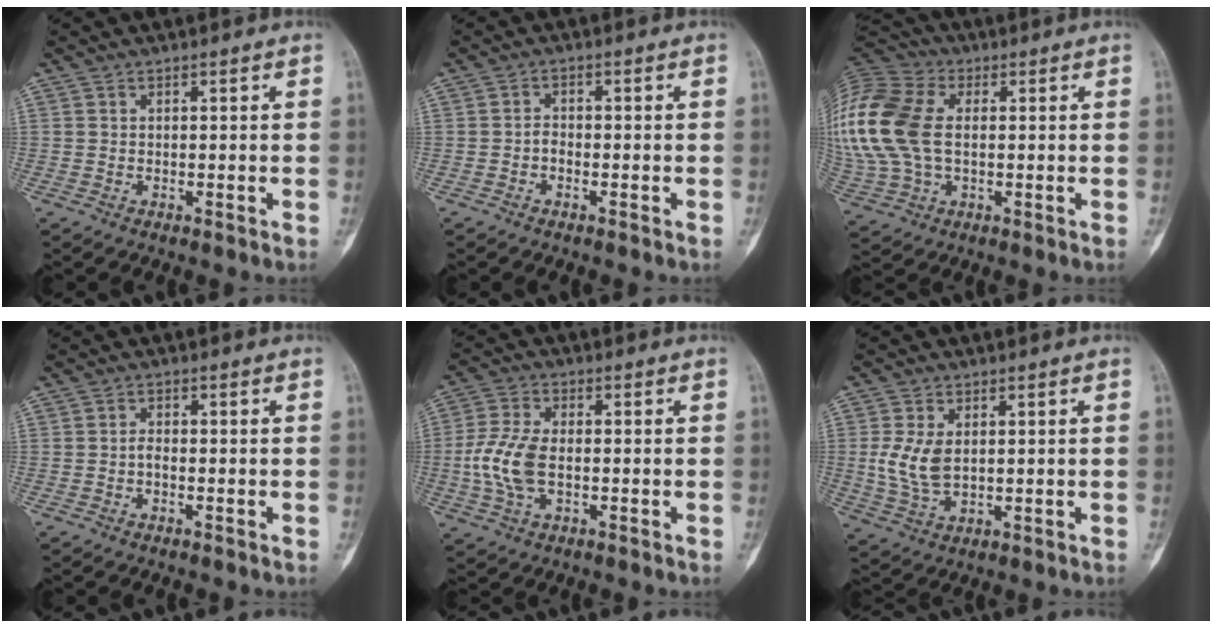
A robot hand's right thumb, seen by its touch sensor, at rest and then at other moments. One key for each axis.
{"total": 1.6, "fx": -0.7, "fy": 1.0, "fz": 1.0, "tx": -0.013, "ty": 0.007, "tz": -0.017}
{"total": 23.3, "fx": 2.2, "fy": 15.4, "fz": 17.3, "tx": -0.433, "ty": 0.018, "tz": 0.046}
{"total": 1.3, "fx": -0.5, "fy": 0.7, "fz": 1.1, "tx": -0.018, "ty": 0.003, "tz": -0.012}
{"total": 9.3, "fx": -1.2, "fy": 5.2, "fz": 7.7, "tx": -0.171, "ty": 0.010, "tz": -0.025}
{"total": 7.0, "fx": 0.7, "fy": 4.2, "fz": 5.6, "tx": -0.118, "ty": -0.004, "tz": 0.021}